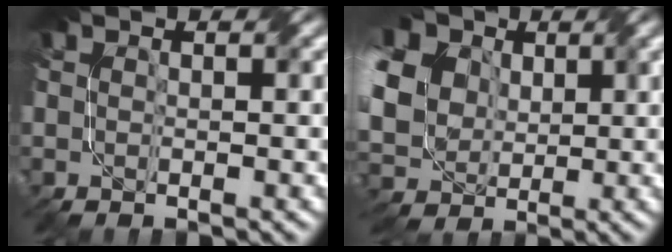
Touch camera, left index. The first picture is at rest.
{"total": 15.5, "force": [5.1, 12.5, 7.7], "torque": [-0.198, 0.028, 0.072]}